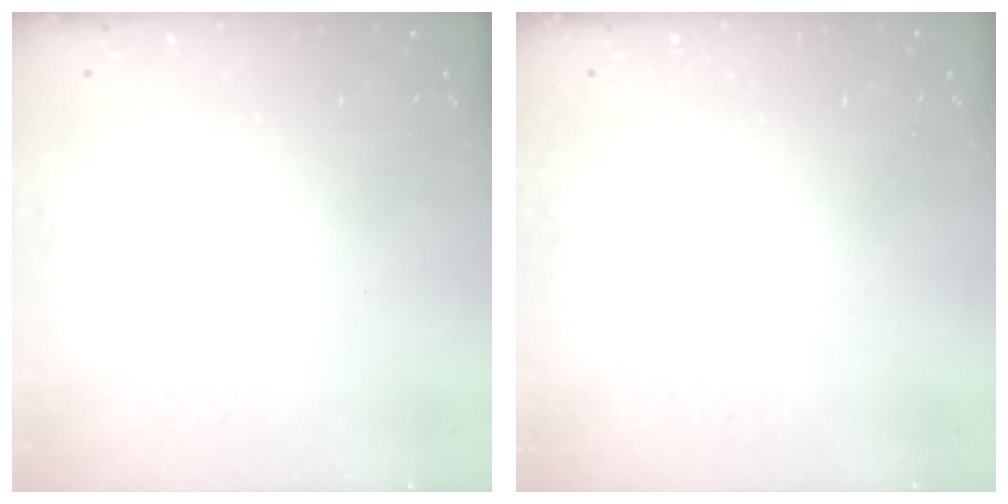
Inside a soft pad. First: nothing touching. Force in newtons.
{"total": 0.0}